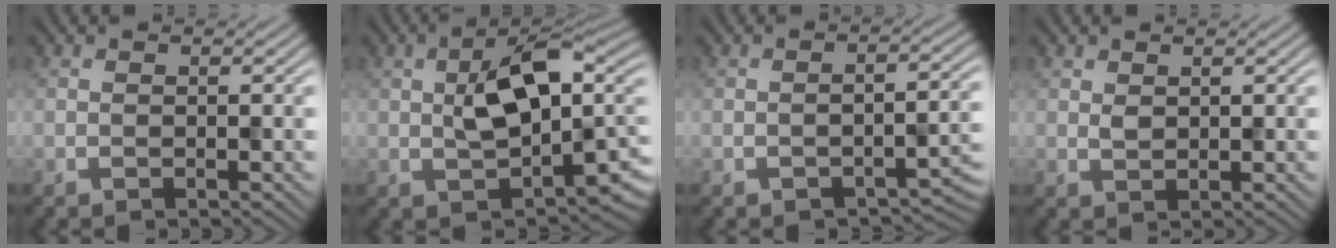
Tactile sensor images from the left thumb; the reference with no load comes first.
{"total": 10.1, "force": [1.4, 5.2, 8.5], "torque": [-0.145, 0.001, 0.030]}
{"total": 3.2, "force": [-2.0, 1.0, 2.3], "torque": [-0.032, 0.005, -0.027]}
{"total": 1.1, "force": [0.8, 0.6, 0.3], "torque": [-0.011, -0.001, 0.018]}